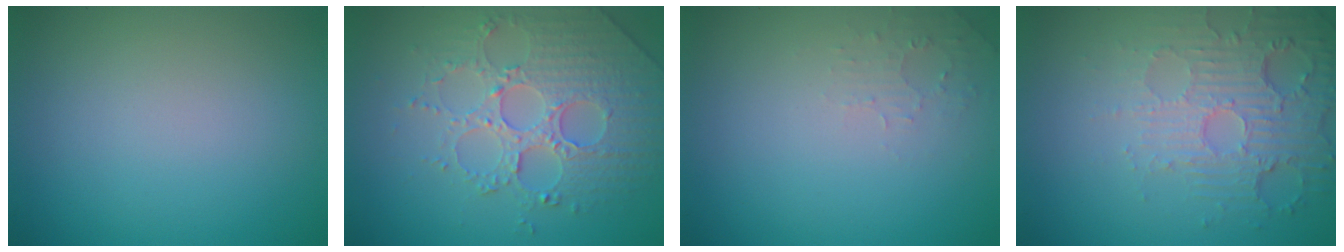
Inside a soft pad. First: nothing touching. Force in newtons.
{"total": 4.4, "press": 4.3, "slide": 1.0}
{"total": 1.3, "press": 1.2, "slide": 0.3}
{"total": 5.7, "press": 3.6, "slide": 4.4}